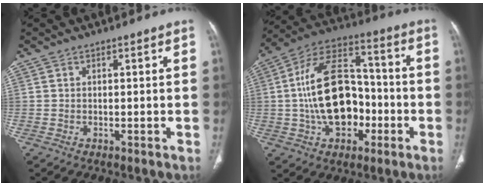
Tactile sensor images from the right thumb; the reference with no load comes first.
{"total": 19.4, "force": [-2.6, 12.1, 14.9], "torque": [-0.240, 0.041, -0.042]}